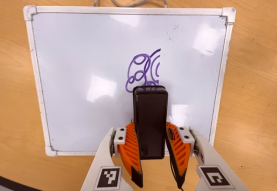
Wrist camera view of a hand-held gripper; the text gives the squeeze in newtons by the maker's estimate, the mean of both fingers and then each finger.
{"total": 8.1, "left": 6.7, "right": 9.6}